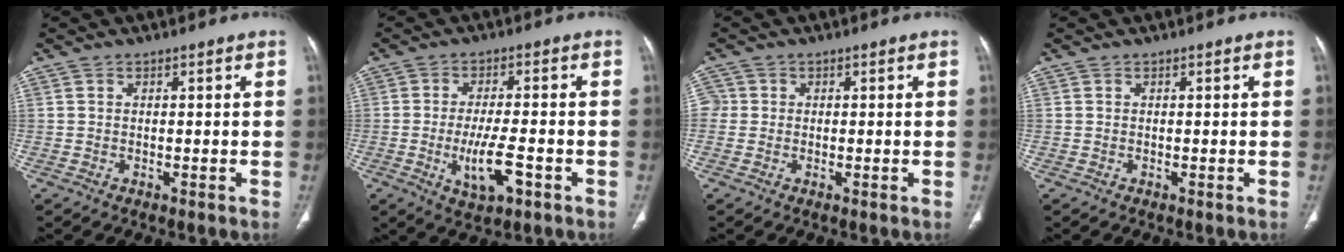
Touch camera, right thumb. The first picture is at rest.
{"total": 8.0, "force": [-2.7, 2.7, 7.0], "torque": [-0.126, 0.003, -0.042]}
{"total": 2.1, "force": [0.1, 2.0, 0.5], "torque": [0.002, 0.006, 0.000]}
{"total": 0.0}